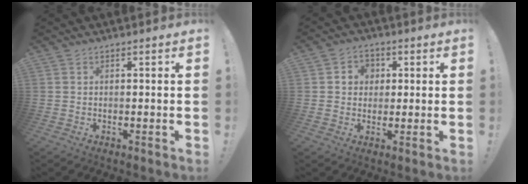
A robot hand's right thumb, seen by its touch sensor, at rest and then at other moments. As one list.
[{"total": 5.0, "force": [0.7, 4.7, 1.6], "torque": [-0.020, 0.003, 0.013]}]